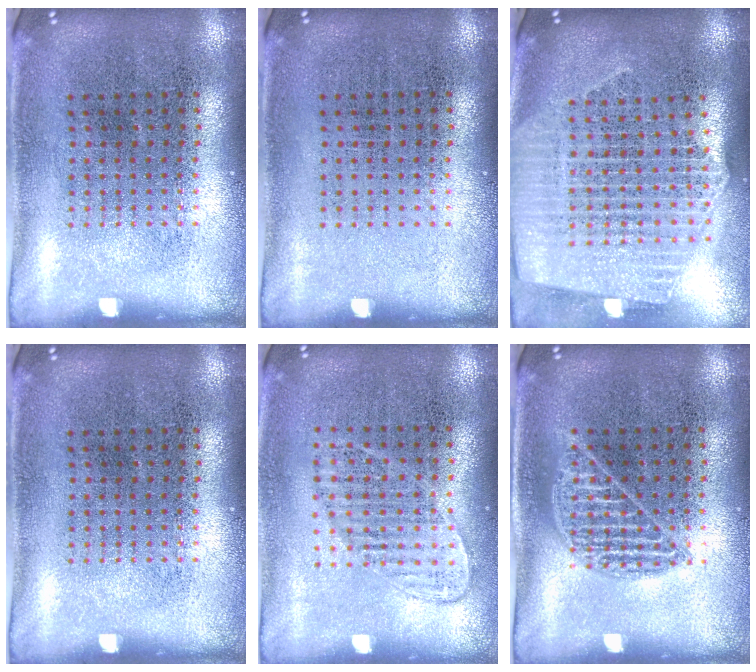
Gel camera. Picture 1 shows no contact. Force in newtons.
{"total": 0.0}
{"total": 2.5, "press": 2.1, "slide": 1.3}
{"total": 0.0}
{"total": 1.1, "press": 1.0, "slide": 0.5}
{"total": 1.0, "press": 1.0, "slide": 0.1}